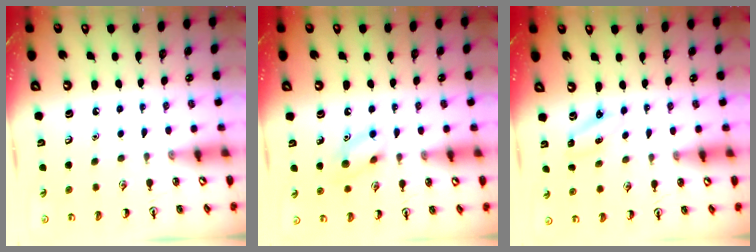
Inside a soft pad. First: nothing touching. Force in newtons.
{"total": 8.8, "press": 8.8, "slide": 0.4}
{"total": 2.9, "press": 2.7, "slide": 0.9}